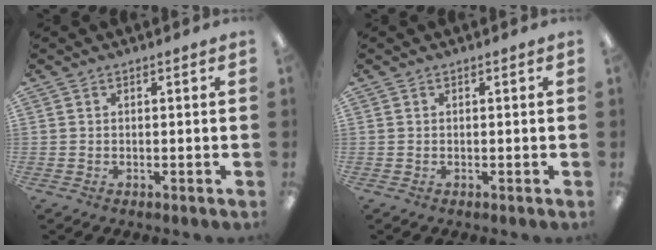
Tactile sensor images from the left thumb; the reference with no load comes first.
{"total": 0.0}